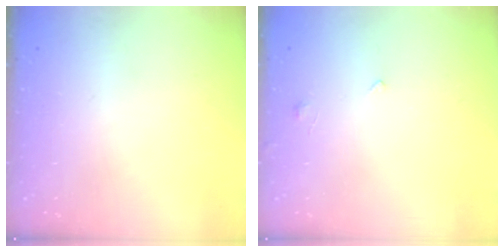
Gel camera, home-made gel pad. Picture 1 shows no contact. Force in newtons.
{"total": 0.9, "press": 0.8, "slide": 0.4}